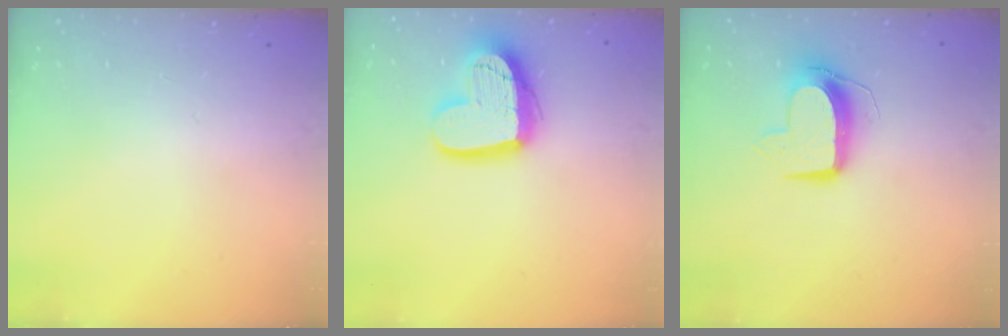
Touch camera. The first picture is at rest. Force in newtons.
{"total": 16.3, "press": 16.3, "slide": 1.3}
{"total": 10.5, "press": 10.5, "slide": 0.3}